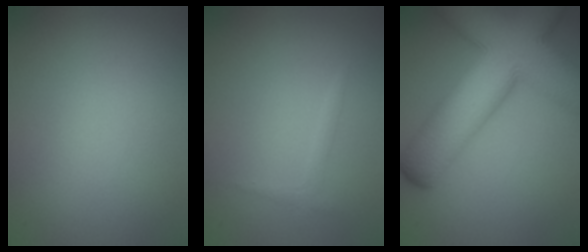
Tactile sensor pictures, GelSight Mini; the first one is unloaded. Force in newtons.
{"total": 0.8, "press": 0.8, "slide": 0.1}
{"total": 14.1, "press": 14.1, "slide": 0.7}